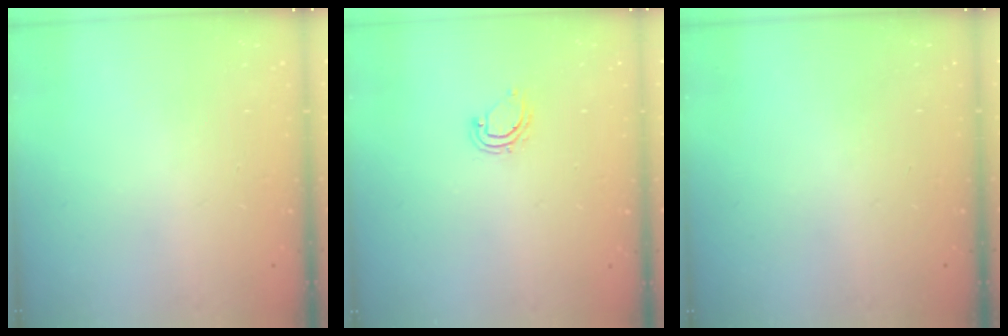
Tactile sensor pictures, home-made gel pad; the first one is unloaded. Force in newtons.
{"total": 5.0, "press": 5.0, "slide": 0.2}
{"total": 0.0}